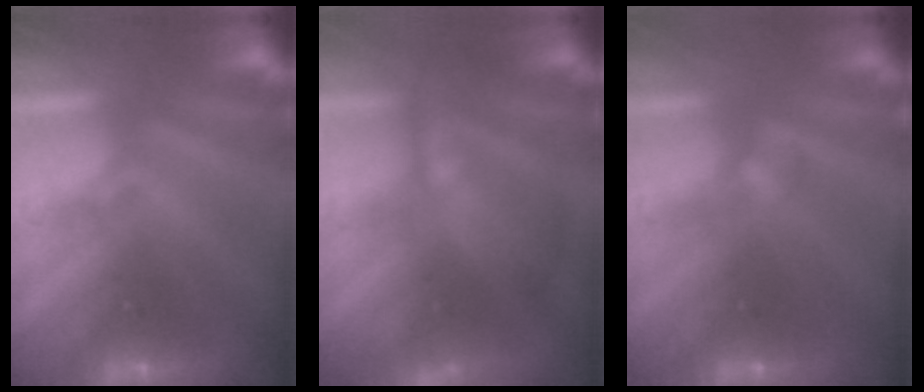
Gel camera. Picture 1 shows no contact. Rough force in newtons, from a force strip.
{"total": 7.7}
{"total": 2.2}